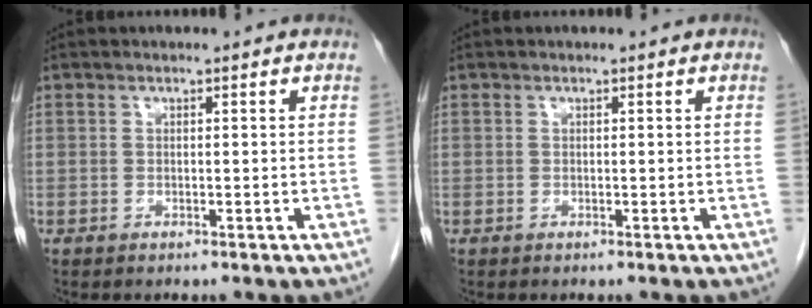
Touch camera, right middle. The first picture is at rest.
{"total": 0.0}